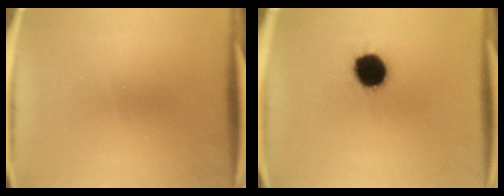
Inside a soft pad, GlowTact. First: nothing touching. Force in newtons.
{"total": 11.7}